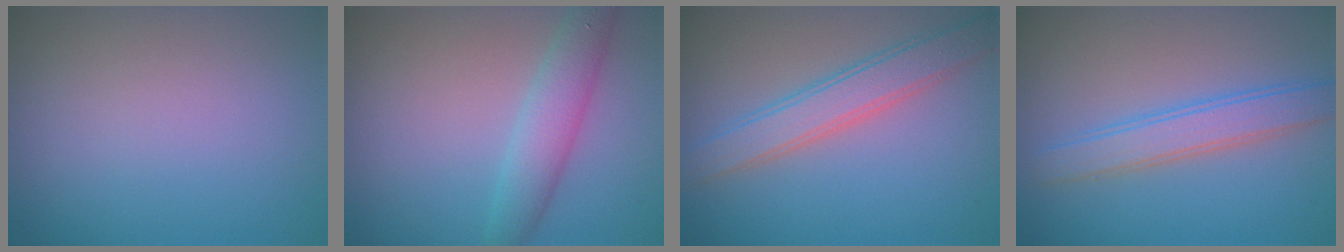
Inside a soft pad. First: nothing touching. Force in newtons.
{"total": 3.6, "press": 3.6, "slide": 0.1}
{"total": 3.9, "press": 3.9, "slide": 0.1}
{"total": 3.5, "press": 3.5, "slide": 0.1}